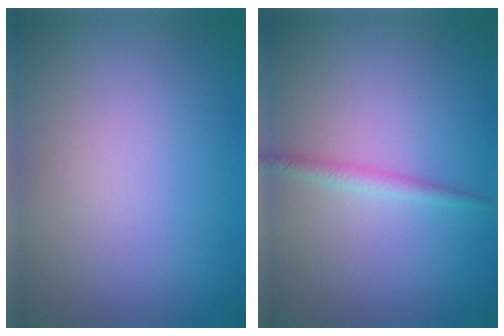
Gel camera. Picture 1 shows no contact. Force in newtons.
{"total": 1.3, "press": 1.3, "slide": 0.0}